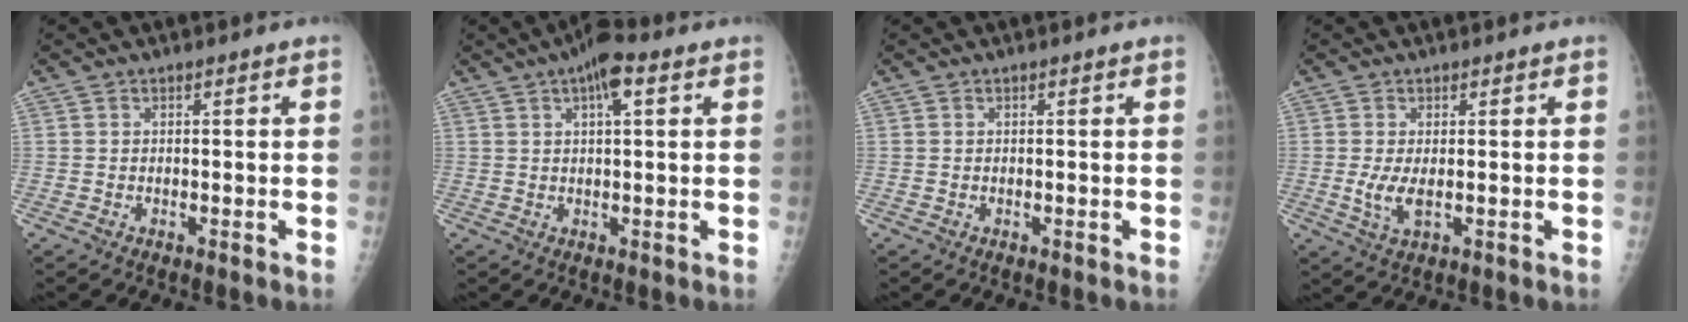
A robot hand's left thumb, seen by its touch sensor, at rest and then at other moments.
{"total": 6.3, "force": [2.8, 2.2, 5.2], "torque": [-0.078, 0.009, 0.036]}
{"total": 0.0}
{"total": 4.3, "force": [-0.3, 1.9, 3.8], "torque": [-0.079, -0.011, -0.003]}